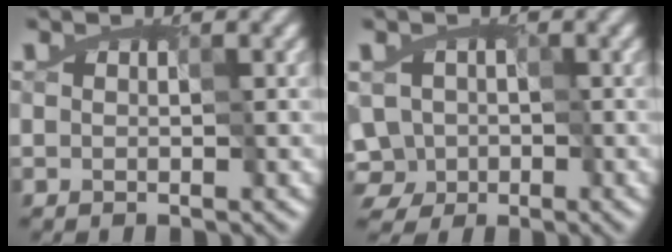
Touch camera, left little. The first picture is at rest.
{"total": 4.2, "force": [-1.7, 3.6, 1.4], "torque": [-0.025, 0.002, -0.042]}